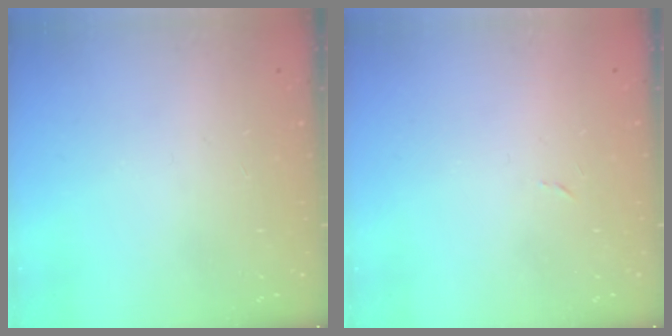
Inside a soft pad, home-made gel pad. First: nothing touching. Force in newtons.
{"total": 2.4, "press": 2.4, "slide": 0.4}